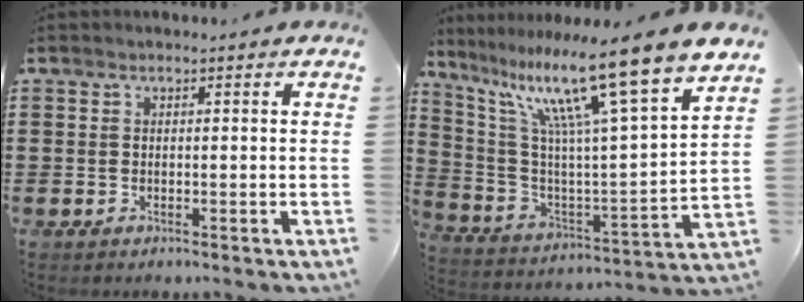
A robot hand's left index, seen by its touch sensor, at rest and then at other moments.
{"total": 15.5, "force": [11.9, -0.2, 10.0], "torque": [-0.211, -0.083, 0.185]}